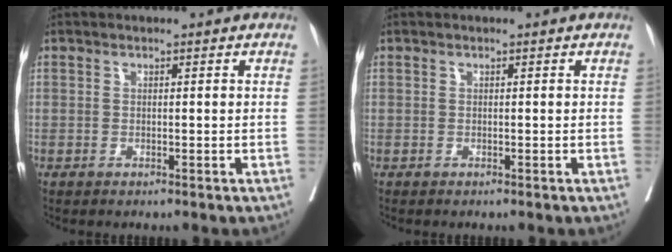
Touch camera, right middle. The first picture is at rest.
{"total": 0.0}